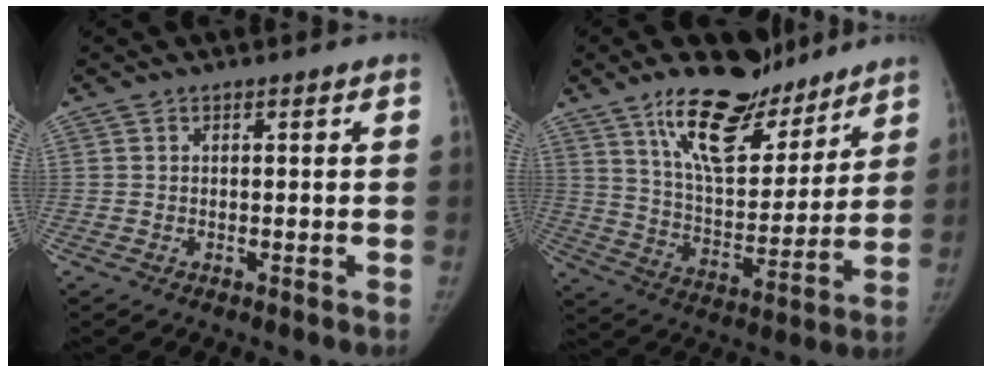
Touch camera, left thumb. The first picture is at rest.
{"total": 19.0, "force": [13.6, 8.1, 10.5], "torque": [-0.122, -0.082, 0.233]}